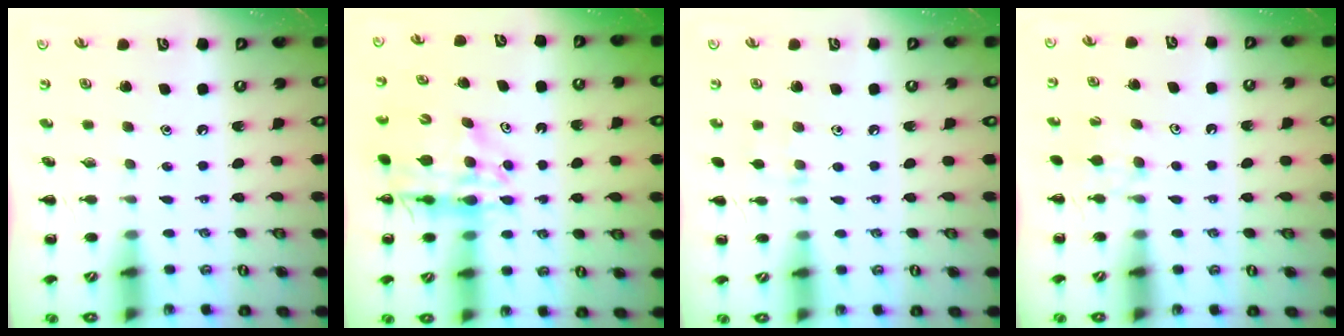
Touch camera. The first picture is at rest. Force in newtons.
{"total": 13.5, "press": 12.9, "slide": 3.9}
{"total": 5.4, "press": 5.1, "slide": 2.0}
{"total": 5.7, "press": 5.5, "slide": 1.7}